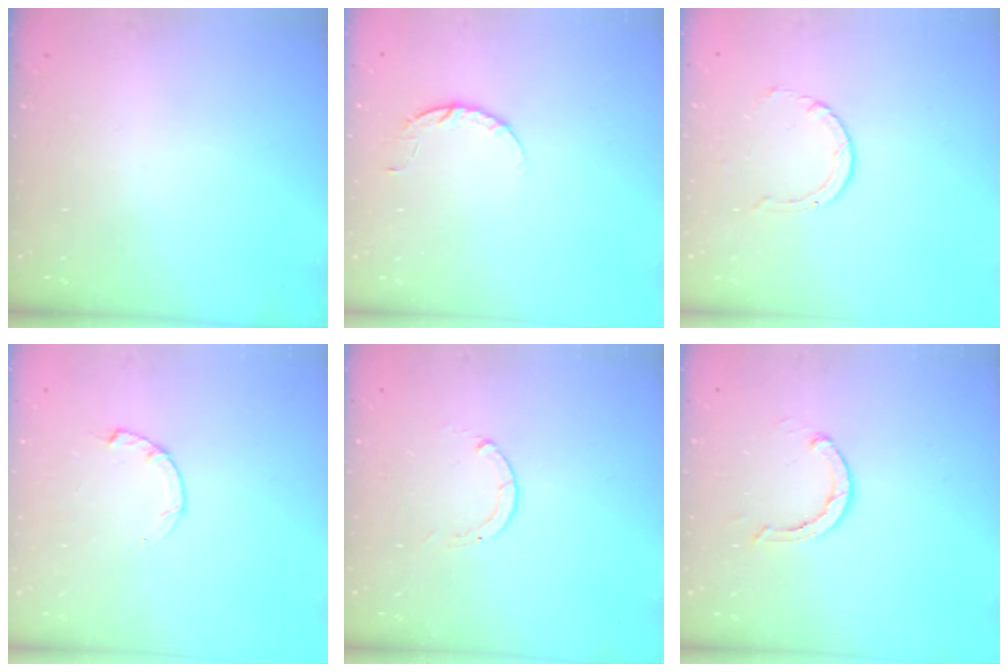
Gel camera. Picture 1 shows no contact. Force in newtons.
{"total": 4.5, "press": 4.5, "slide": 0.5}
{"total": 2.9, "press": 2.9, "slide": 0.4}
{"total": 2.3, "press": 2.3, "slide": 0.4}
{"total": 0.0}
{"total": 2.9, "press": 2.8, "slide": 0.5}